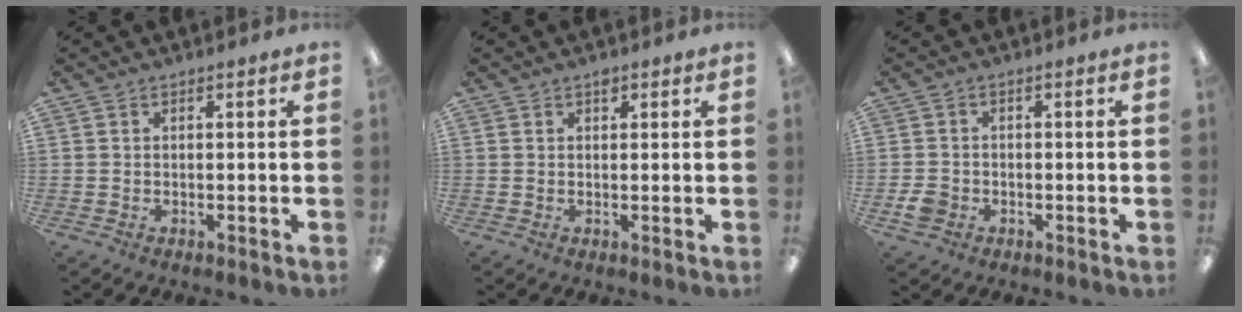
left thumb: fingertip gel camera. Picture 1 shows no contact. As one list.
[{"total": 1.5, "force": [1.0, 0.9, 0.7], "torque": [-0.007, -0.002, 0.017]}, {"total": 3.3, "force": [-1.2, 2.8, 1.3], "torque": [-0.026, 0.004, -0.024]}]